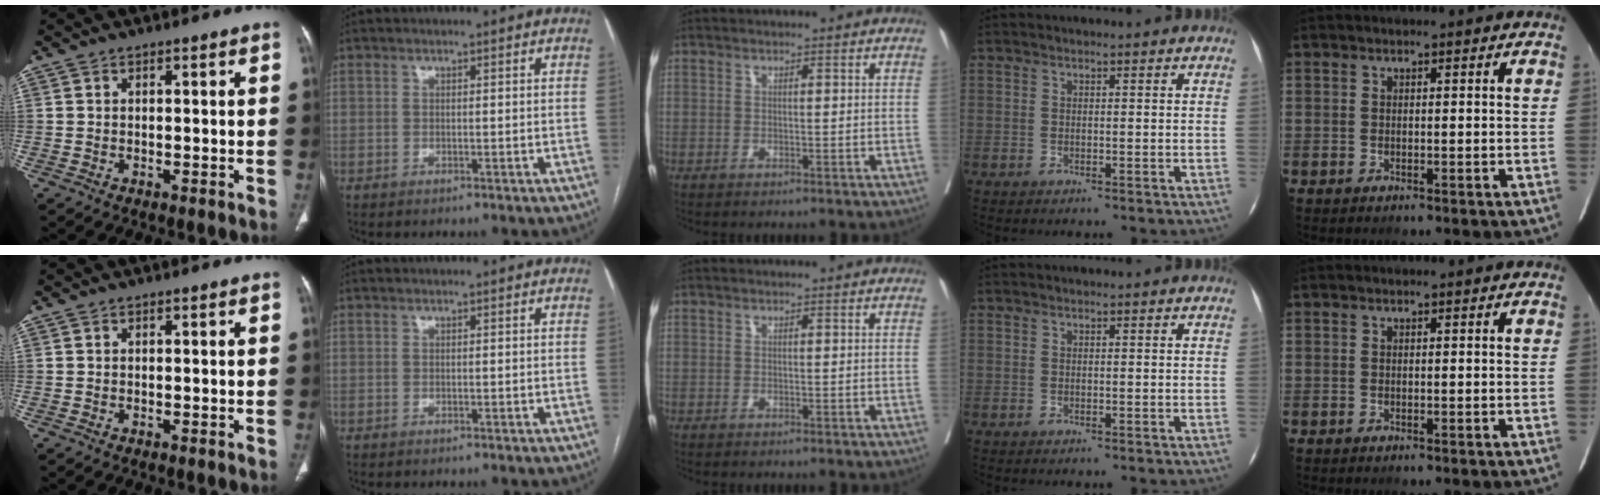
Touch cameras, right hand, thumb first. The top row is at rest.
{}